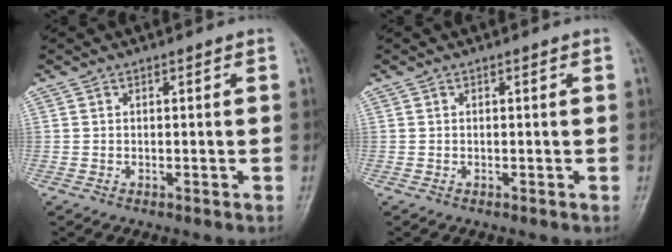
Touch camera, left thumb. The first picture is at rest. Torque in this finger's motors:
{"motor_torque": [0.00, 0.01, -0.04, -0.01, 0.00]}